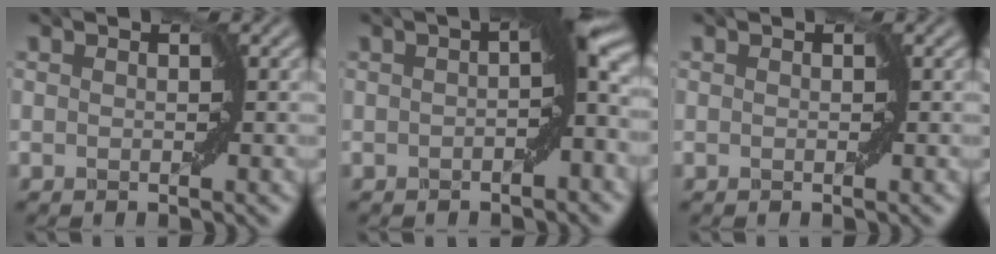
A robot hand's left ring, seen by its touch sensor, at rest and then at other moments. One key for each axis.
{"total": 5.3, "fx": -0.5, "fy": 1.7, "fz": 5.0, "tx": -0.067, "ty": 0.012, "tz": -0.023}
{"total": 0.0}